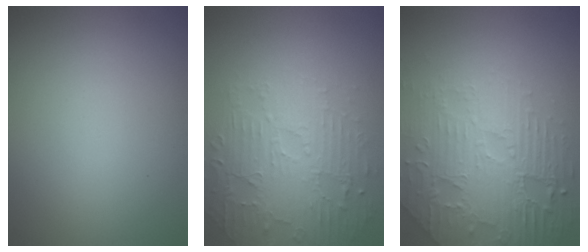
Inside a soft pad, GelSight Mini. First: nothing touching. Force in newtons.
{"total": 4.7, "press": 3.7, "slide": 2.9}
{"total": 5.2, "press": 4.8, "slide": 2.0}